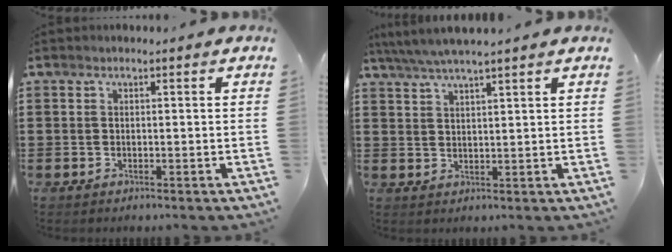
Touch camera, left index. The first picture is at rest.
{"total": 3.7, "force": [3.3, -0.3, 1.7], "torque": [-0.041, -0.008, 0.059]}